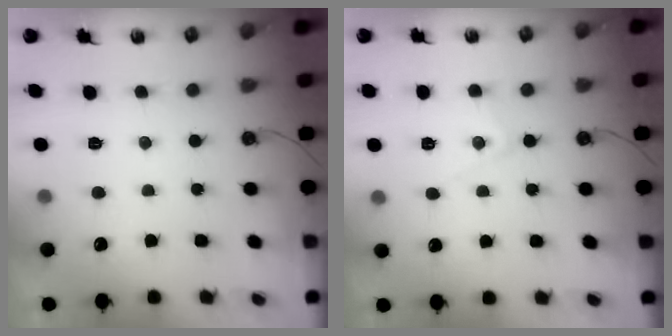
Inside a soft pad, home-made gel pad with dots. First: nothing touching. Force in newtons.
{"total": 6.4, "press": 6.4, "slide": 0.5}